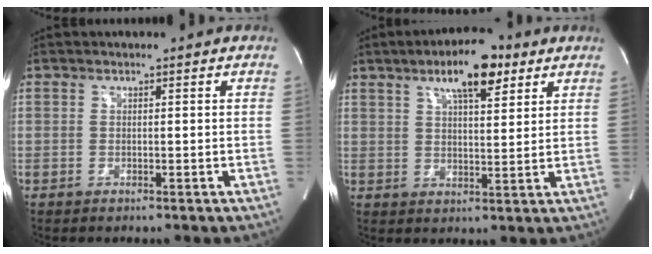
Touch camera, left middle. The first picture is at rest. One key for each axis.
{"total": 9.5, "fx": 5.6, "fy": 2.7, "fz": 7.2, "tx": -0.122, "ty": 0.012, "tz": 0.089}